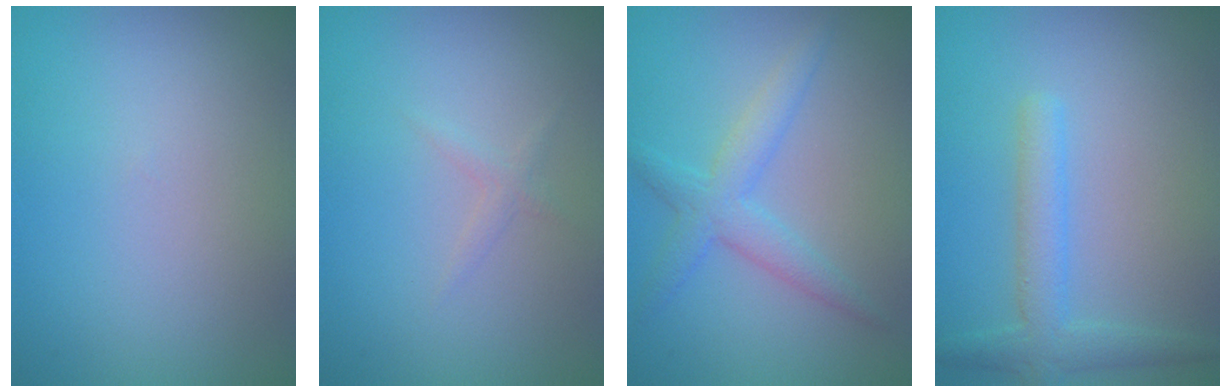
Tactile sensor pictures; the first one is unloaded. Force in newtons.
{"total": 0.8, "press": 0.8, "slide": 0.0}
{"total": 3.2, "press": 3.2, "slide": 0.1}
{"total": 3.0, "press": 3.0, "slide": 0.1}